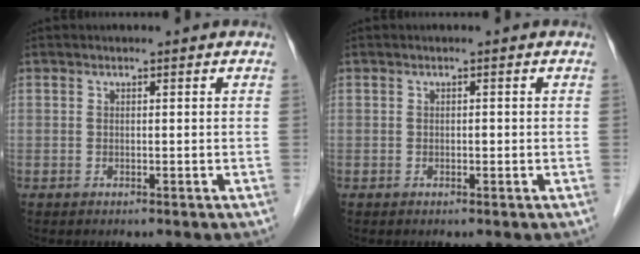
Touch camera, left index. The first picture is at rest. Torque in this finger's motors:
{"motor_torque": [-0.15, 0.03, -0.04, -0.01]}